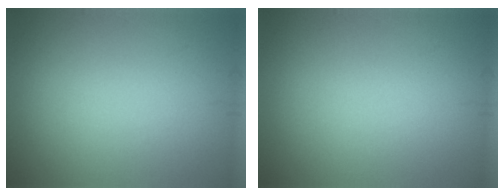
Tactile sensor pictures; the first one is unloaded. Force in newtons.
{"total": 0.0}